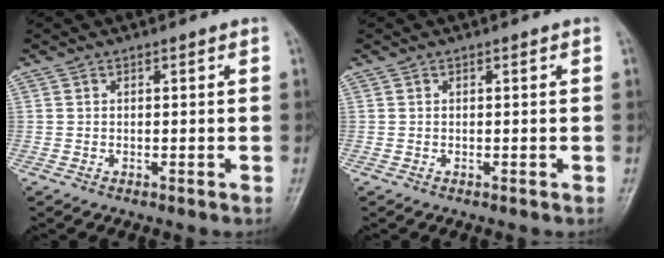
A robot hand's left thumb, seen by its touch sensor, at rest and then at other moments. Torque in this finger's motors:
{"motor_torque": [0.01, 0.01, -0.05, -0.04, 0.00]}